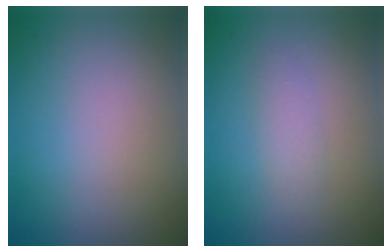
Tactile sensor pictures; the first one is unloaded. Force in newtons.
{"total": 1.5, "press": 1.5, "slide": 0.0}